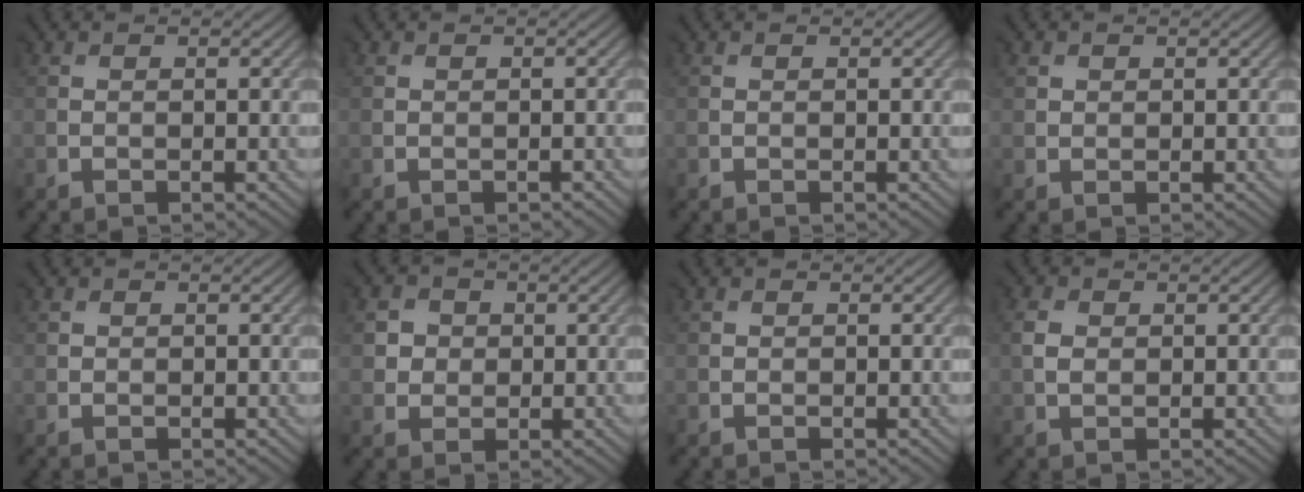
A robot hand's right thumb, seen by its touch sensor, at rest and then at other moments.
{"total": 1.1, "force": [-0.2, -0.4, -0.9], "torque": [0.020, 0.001, -0.003]}
{"total": 0.0}
{"total": 1.5, "force": [1.0, 1.0, -0.3], "torque": [0.008, -0.003, 0.021]}
{"total": 0.8, "force": [0.6, 0.6, -0.2], "torque": [0.009, -0.001, 0.012]}
{"total": 3.2, "force": [1.0, 3.1, -0.4], "torque": [-0.019, 0.000, 0.011]}
{"total": 0.6, "force": [0.4, 0.4, -0.2], "torque": [0.009, 0.000, 0.007]}
{"total": 2.1, "force": [0.6, 1.9, 0.6], "torque": [-0.017, 0.000, 0.010]}